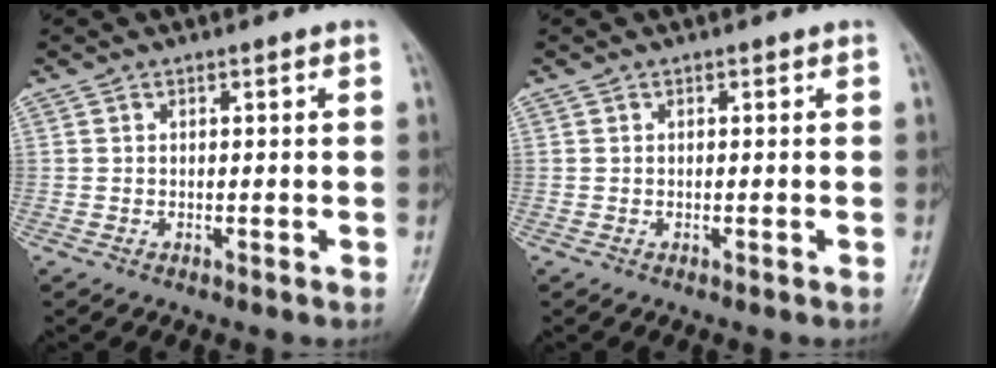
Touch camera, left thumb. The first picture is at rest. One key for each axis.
{"total": 0.0}